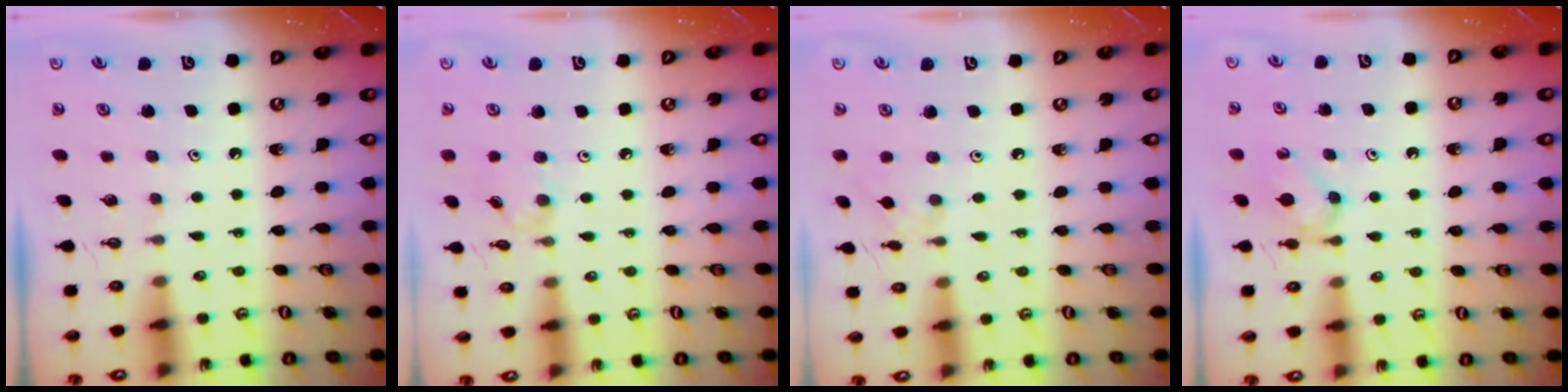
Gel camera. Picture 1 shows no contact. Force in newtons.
{"total": 2.5, "press": 2.5, "slide": 0.4}
{"total": 1.6, "press": 1.6, "slide": 0.3}
{"total": 3.0, "press": 2.9, "slide": 0.5}